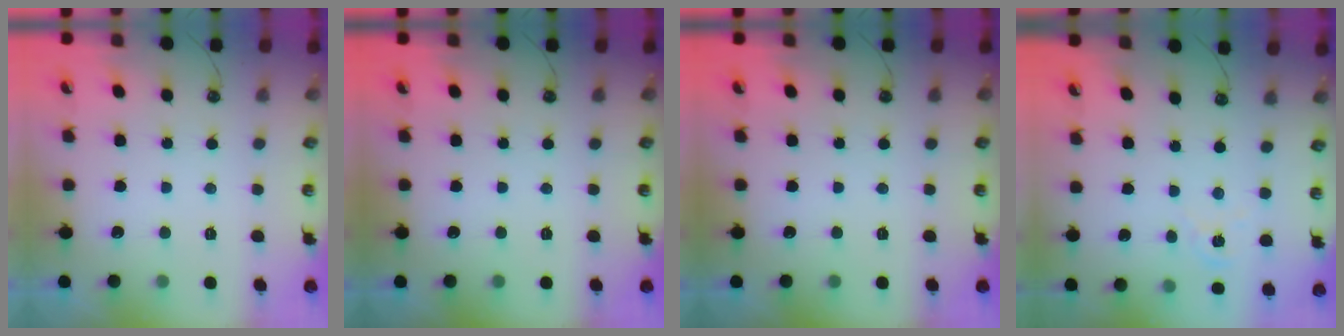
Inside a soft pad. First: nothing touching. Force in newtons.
{"total": 0.0}
{"total": 0.0}
{"total": 2.1, "press": 2.1, "slide": 0.2}